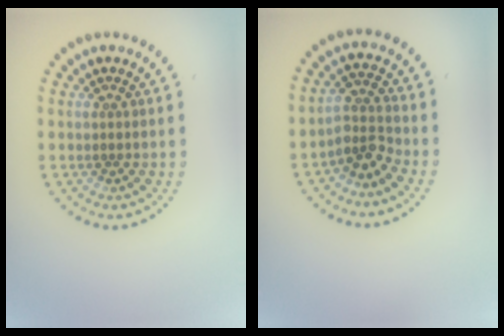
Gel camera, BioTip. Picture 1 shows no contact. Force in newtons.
{"total": 2.8, "press": 2.0, "slide": 1.9}